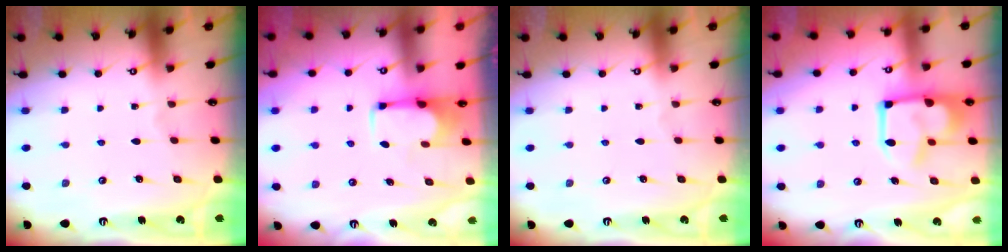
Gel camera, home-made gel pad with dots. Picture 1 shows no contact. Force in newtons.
{"total": 1.8, "press": 1.6, "slide": 0.7}
{"total": 0.0}
{"total": 13.9, "press": 13.9, "slide": 1.1}